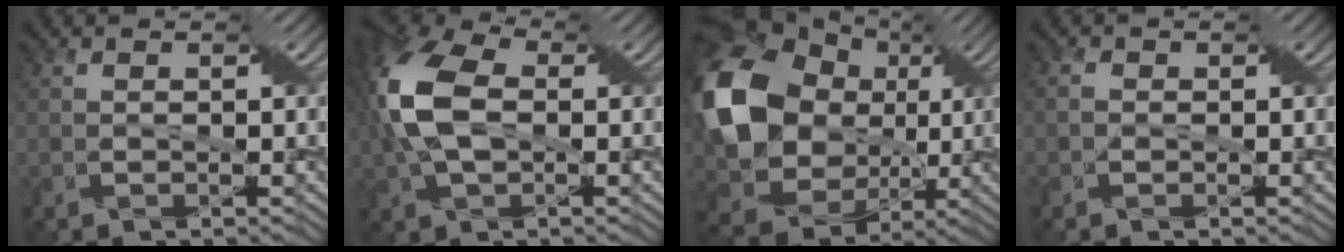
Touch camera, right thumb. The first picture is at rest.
{"total": 12.4, "force": [0.3, 7.4, 9.9], "torque": [-0.254, 0.005, -0.002]}
{"total": 17.5, "force": [2.5, 14.0, 10.2], "torque": [-0.249, -0.010, 0.058]}
{"total": 1.4, "force": [-0.2, 1.3, 0.5], "torque": [0.000, 0.007, -0.016]}